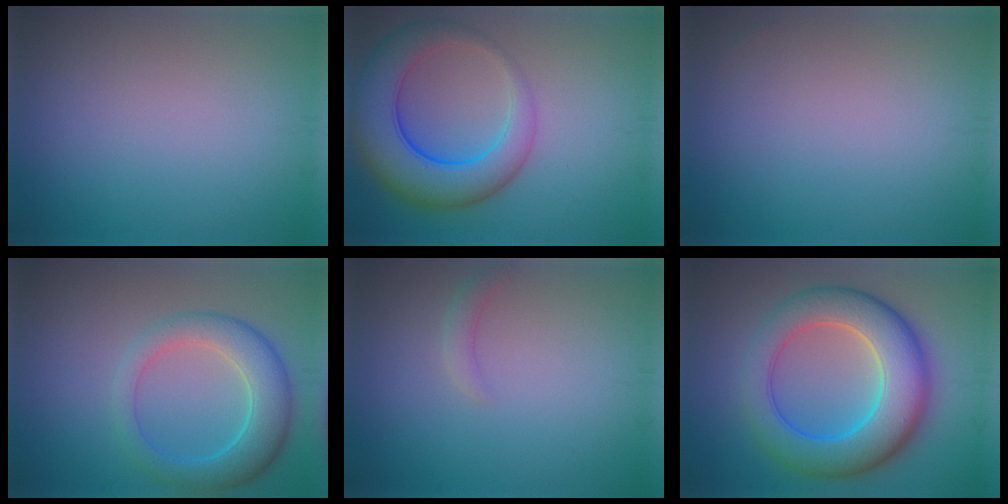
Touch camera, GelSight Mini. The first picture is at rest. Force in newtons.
{"total": 8.2, "press": 8.2, "slide": 0.3}
{"total": 0.0}
{"total": 5.1, "press": 5.0, "slide": 0.4}
{"total": 1.1, "press": 1.1, "slide": 0.2}
{"total": 9.8, "press": 9.8, "slide": 0.2}